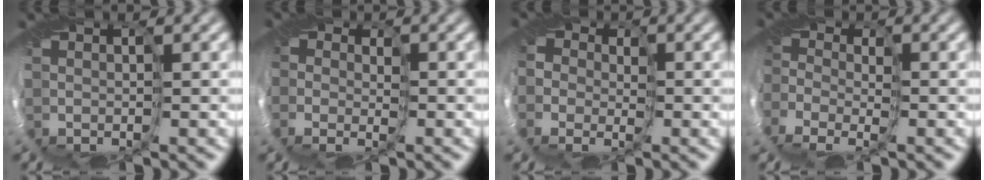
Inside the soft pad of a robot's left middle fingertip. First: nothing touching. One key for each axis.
{"total": 1.5, "fx": -1.0, "fy": 1.0, "fz": -0.6, "tx": 0.029, "ty": -0.016, "tz": -0.025}
{"total": 4.9, "fx": -0.2, "fy": 4.7, "fz": 1.5, "tx": -0.008, "ty": -0.006, "tz": -0.048}
{"total": 3.3, "fx": -2.6, "fy": 1.9, "fz": 0.9, "tx": 0.021, "ty": -0.022, "tz": -0.054}